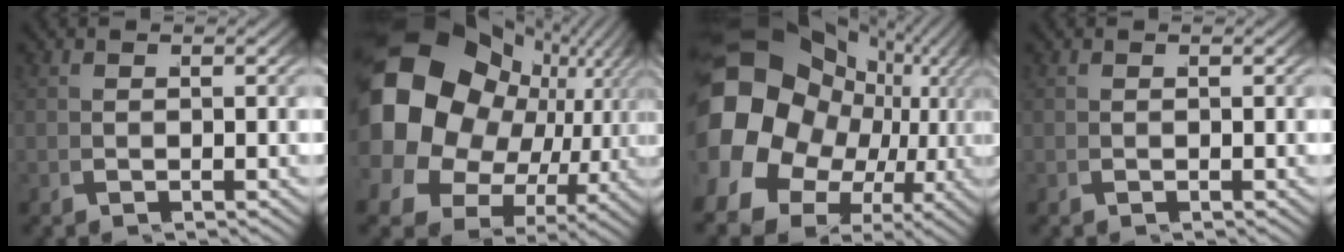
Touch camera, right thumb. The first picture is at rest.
{"total": 22.1, "force": [1.8, 16.9, 14.1], "torque": [-0.280, -0.035, 0.033]}
{"total": 24.9, "force": [0.8, 19.6, 15.4], "torque": [-0.296, -0.035, 0.009]}
{"total": 0.0}